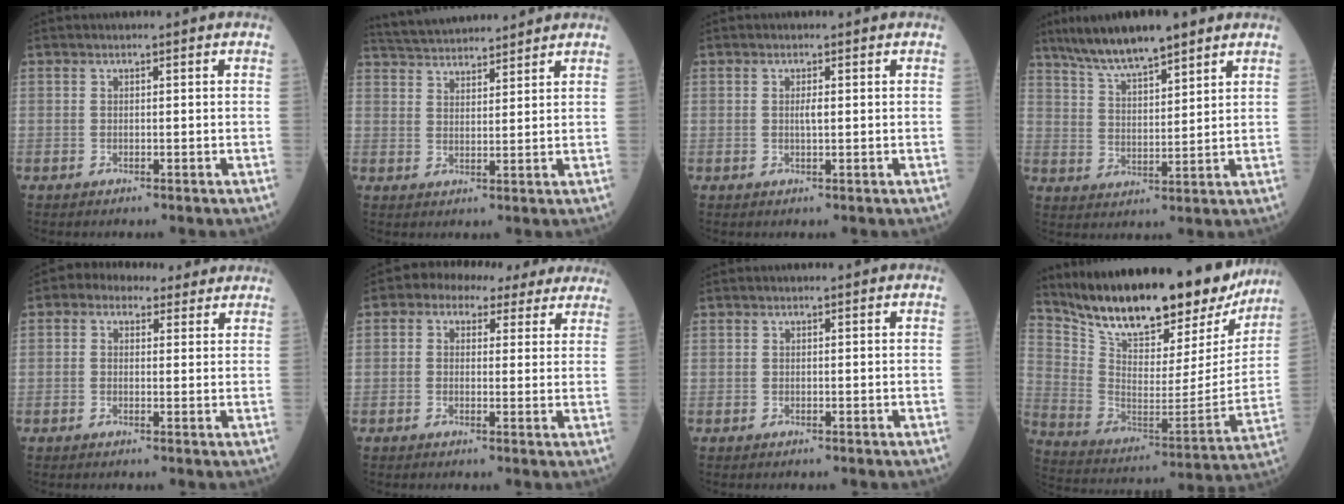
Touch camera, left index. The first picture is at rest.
{"total": 10.8, "force": [10.3, 1.2, 2.8], "torque": [-0.059, 0.032, 0.167]}
{"total": 1.1, "force": [0.2, 0.1, 1.0], "torque": [-0.025, -0.001, 0.004]}
{"total": 10.7, "force": [8.6, 1.7, 6.2], "torque": [-0.116, 0.018, 0.154]}
{"total": 5.9, "force": [4.1, 3.6, 2.3], "torque": [-0.036, 0.034, 0.059]}
{"total": 10.1, "force": [7.5, 5.5, 3.9], "torque": [-0.040, 0.042, 0.079]}
{"total": 0.0}
{"total": 27.1, "force": [22.6, 8.0, 12.7], "torque": [-0.221, -0.021, 0.333]}